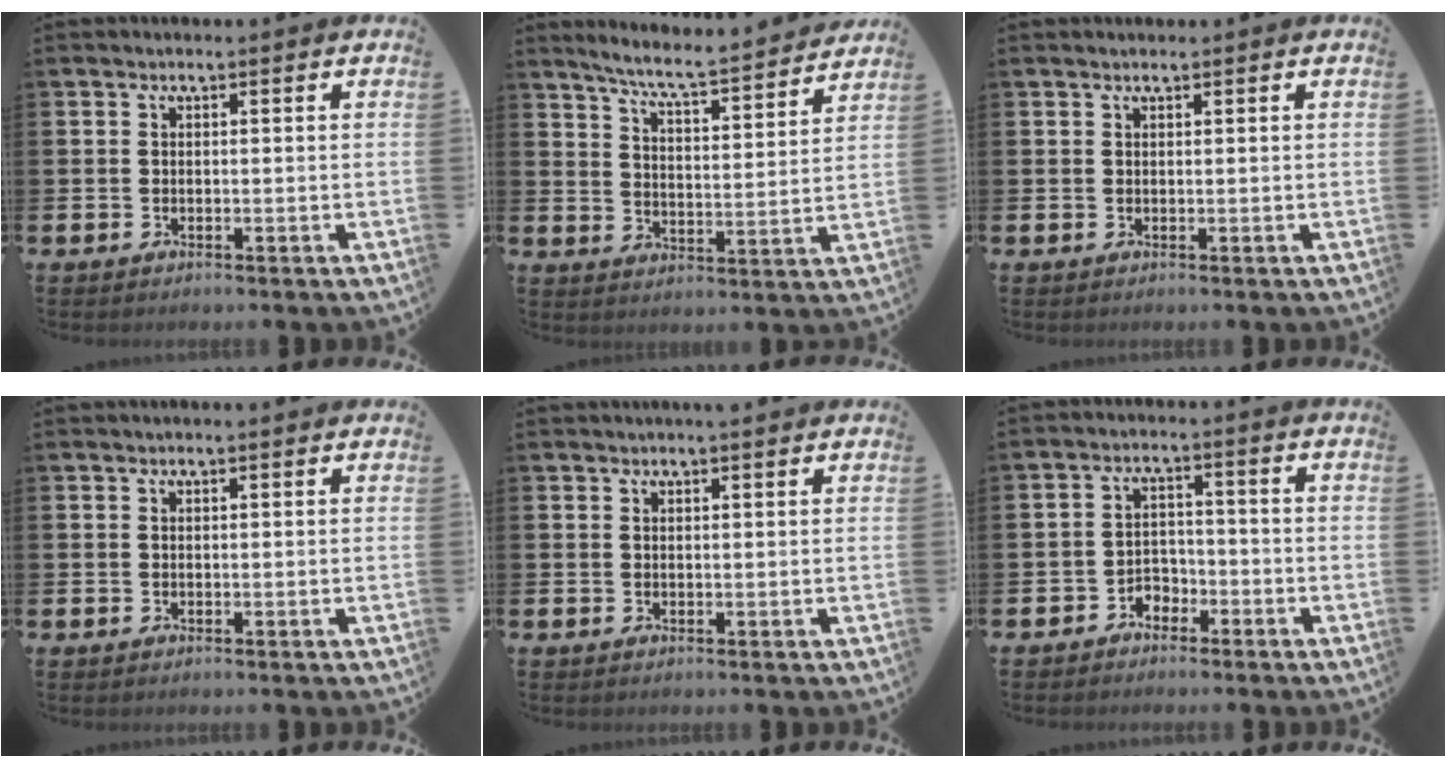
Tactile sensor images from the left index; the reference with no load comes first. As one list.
[{"total": 7.0, "force": [6.6, 0.1, 2.3], "torque": [-0.066, -0.051, 0.110]}, {"total": 0.6, "force": [0.6, 0.1, 0.2], "torque": [-0.003, 0.001, 0.010]}, {"total": 0.7, "force": [0.6, 0.0, 0.3], "torque": [-0.005, 0.001, 0.010]}, {"total": 1.6, "force": [1.5, 0.0, 0.4], "torque": [-0.001, -0.004, 0.026]}, {"total": 2.6, "force": [-2.2, 1.5, 0.3], "torque": [-0.019, 0.006, -0.047]}]